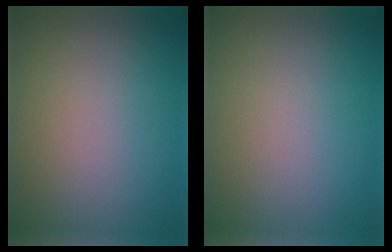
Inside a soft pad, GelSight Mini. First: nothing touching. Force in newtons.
{"total": 0.0}